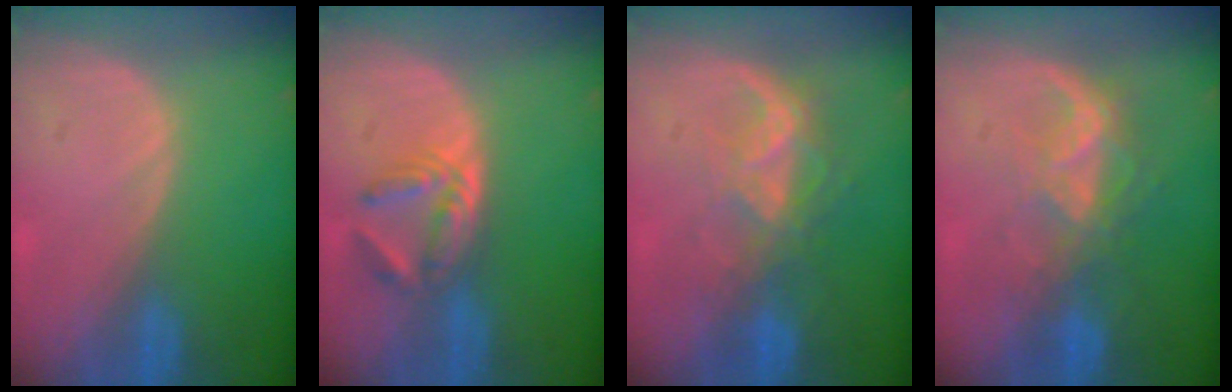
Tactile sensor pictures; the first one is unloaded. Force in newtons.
{"total": 5.8, "press": 4.9, "slide": 3.1}
{"total": 6.8, "press": 6.2, "slide": 2.8}
{"total": 6.8, "press": 6.2, "slide": 2.8}